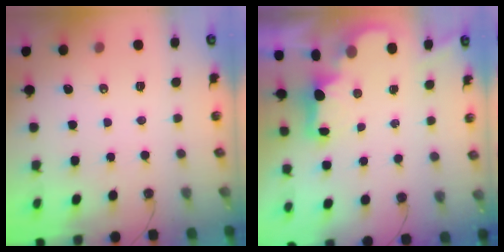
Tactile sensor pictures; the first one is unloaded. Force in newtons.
{"total": 2.3, "press": 2.2, "slide": 0.7}